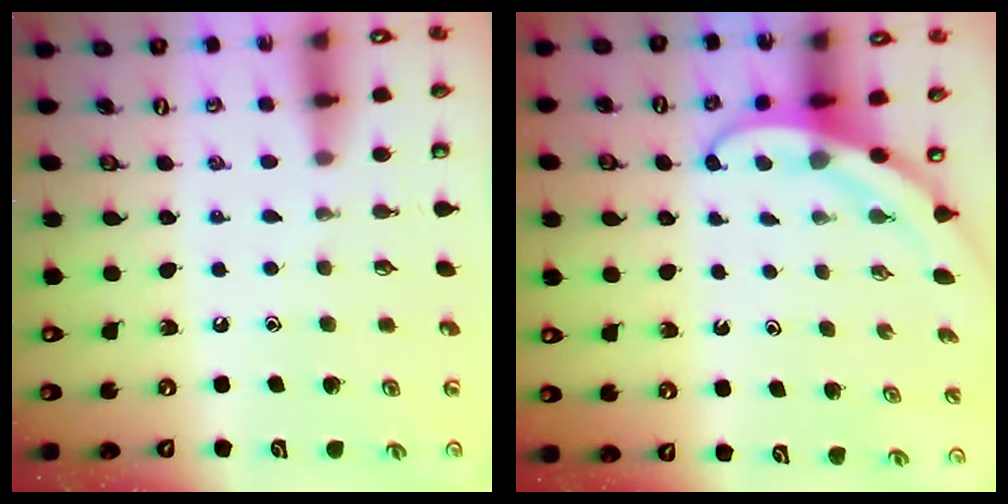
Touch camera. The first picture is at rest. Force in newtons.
{"total": 3.7, "press": 3.6, "slide": 0.4}